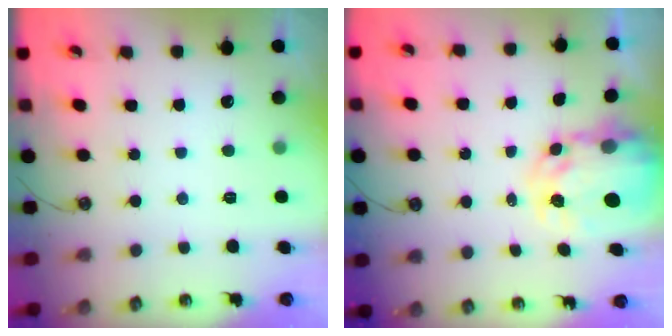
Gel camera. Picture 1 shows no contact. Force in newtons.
{"total": 7.0, "press": 7.0, "slide": 0.6}